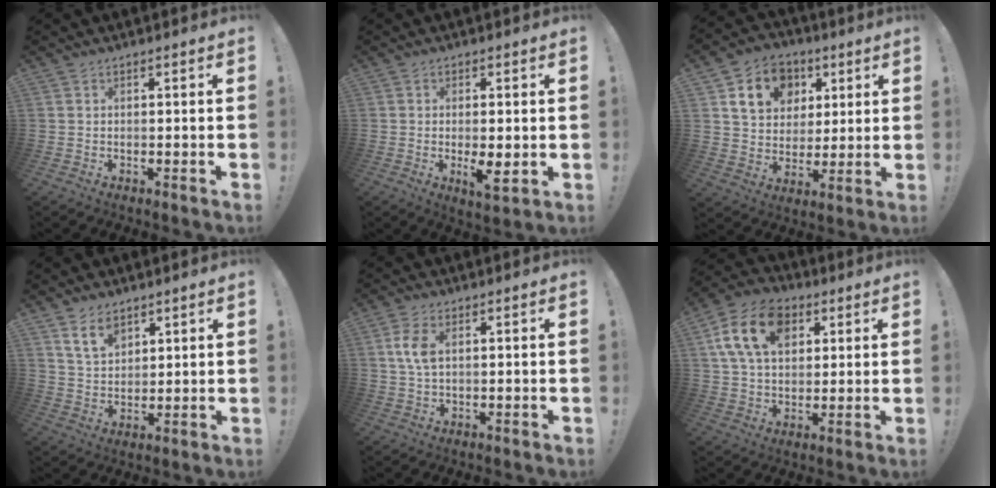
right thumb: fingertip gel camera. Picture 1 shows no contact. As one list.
[{"total": 6.3, "force": [-0.9, 1.8, 6.0], "torque": [-0.093, -0.012, -0.013]}, {"total": 15.2, "force": [6.2, 12.1, 6.7], "torque": [-0.097, -0.017, 0.126]}, {"total": 8.0, "force": [5.3, 4.5, 3.8], "torque": [-0.062, -0.026, 0.102]}, {"total": 6.3, "force": [1.4, 3.6, 4.9], "torque": [-0.096, -0.002, 0.023]}, {"total": 17.2, "force": [6.4, 11.9, 10.6], "torque": [-0.173, -0.014, 0.122]}]